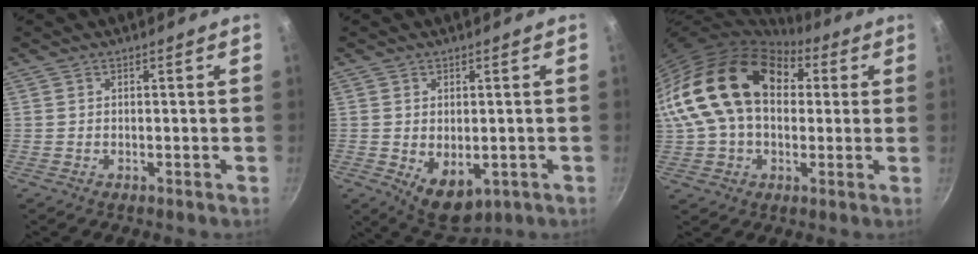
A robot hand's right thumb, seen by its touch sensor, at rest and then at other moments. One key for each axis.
{"total": 7.5, "fx": -1.3, "fy": 4.9, "fz": 5.6, "tx": -0.070, "ty": -0.014, "tz": -0.002}
{"total": 23.6, "fx": 5.3, "fy": 15.9, "fz": 16.7, "tx": -0.300, "ty": 0.032, "tz": 0.084}